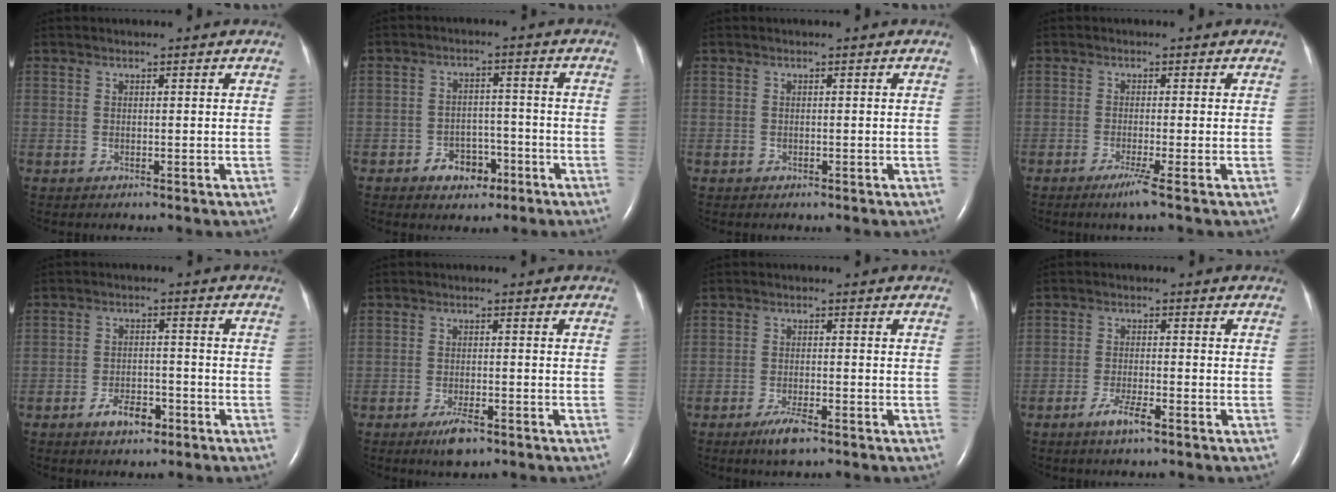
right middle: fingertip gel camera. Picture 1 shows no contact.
{"total": 5.1, "force": [-2.9, 3.3, 2.6], "torque": [-0.038, 0.014, -0.040]}
{"total": 0.0}
{"total": 2.6, "force": [-1.5, -0.8, 1.9], "torque": [-0.039, -0.009, -0.033]}
{"total": 4.7, "force": [-2.9, 2.2, 2.9], "torque": [-0.051, 0.005, -0.046]}
{"total": 3.8, "force": [-2.5, 1.0, 2.6], "torque": [-0.054, -0.004, -0.041]}
{"total": 3.8, "force": [-2.6, 0.7, 2.7], "torque": [-0.059, -0.005, -0.046]}
{"total": 3.7, "force": [-2.4, 0.4, 2.8], "torque": [-0.059, -0.004, -0.045]}